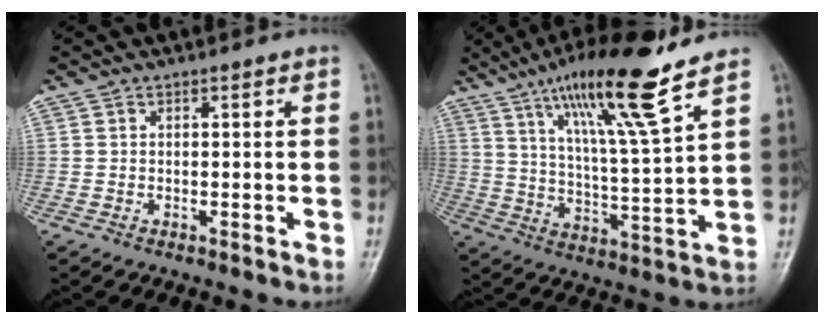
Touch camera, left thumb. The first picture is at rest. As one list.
[{"total": 16.8, "force": [10.9, 1.5, 12.6], "torque": [-0.214, -0.053, 0.191]}]